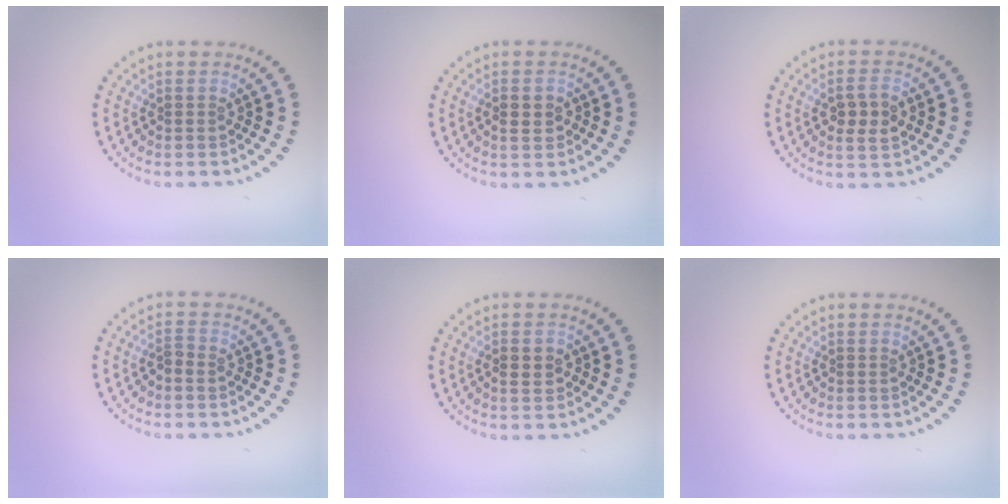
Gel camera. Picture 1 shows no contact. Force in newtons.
{"total": 1.5, "press": 1.5, "slide": 0.2}
{"total": 2.6, "press": 2.6, "slide": 0.2}
{"total": 1.0, "press": 0.8, "slide": 0.7}
{"total": 1.5, "press": 1.5, "slide": 0.2}
{"total": 0.0}